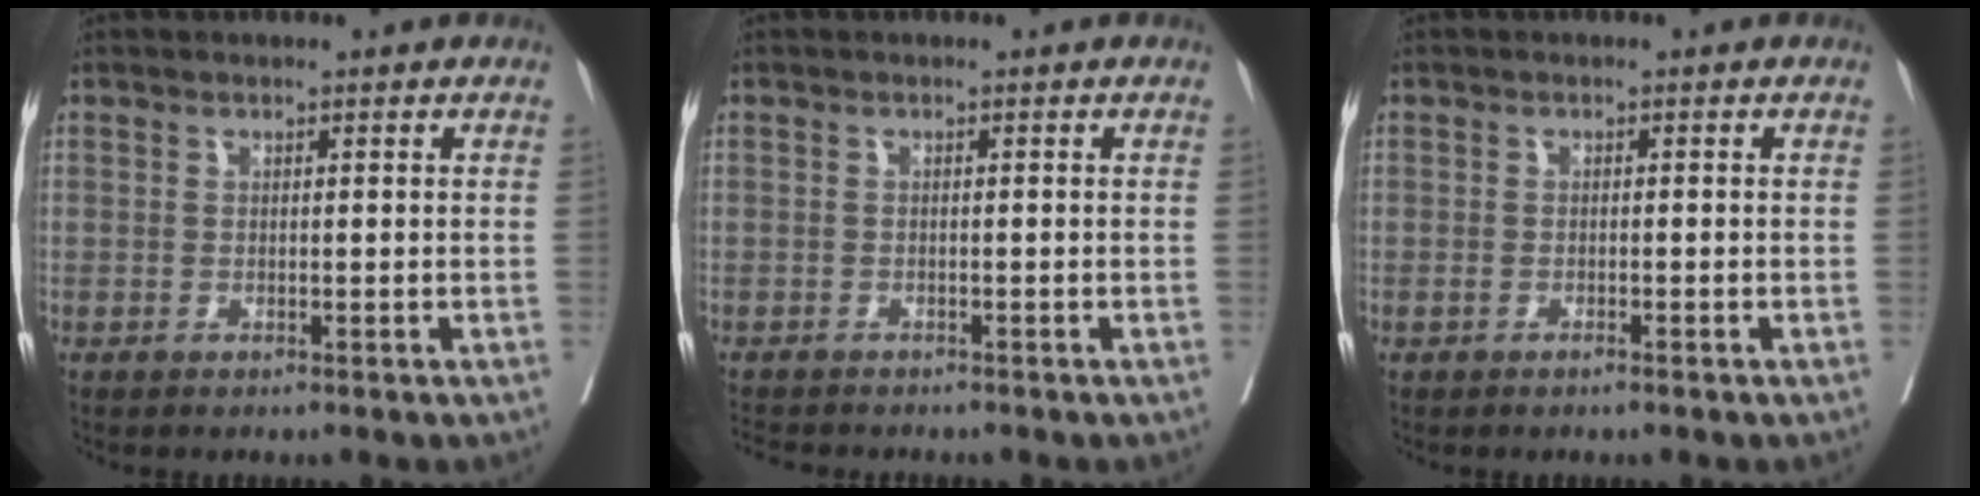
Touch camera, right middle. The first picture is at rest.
{"total": 4.9, "force": [-4.5, 1.3, 1.6], "torque": [-0.022, -0.008, -0.069]}
{"total": 1.0, "force": [-0.7, 0.1, 0.7], "torque": [-0.017, -0.002, -0.012]}